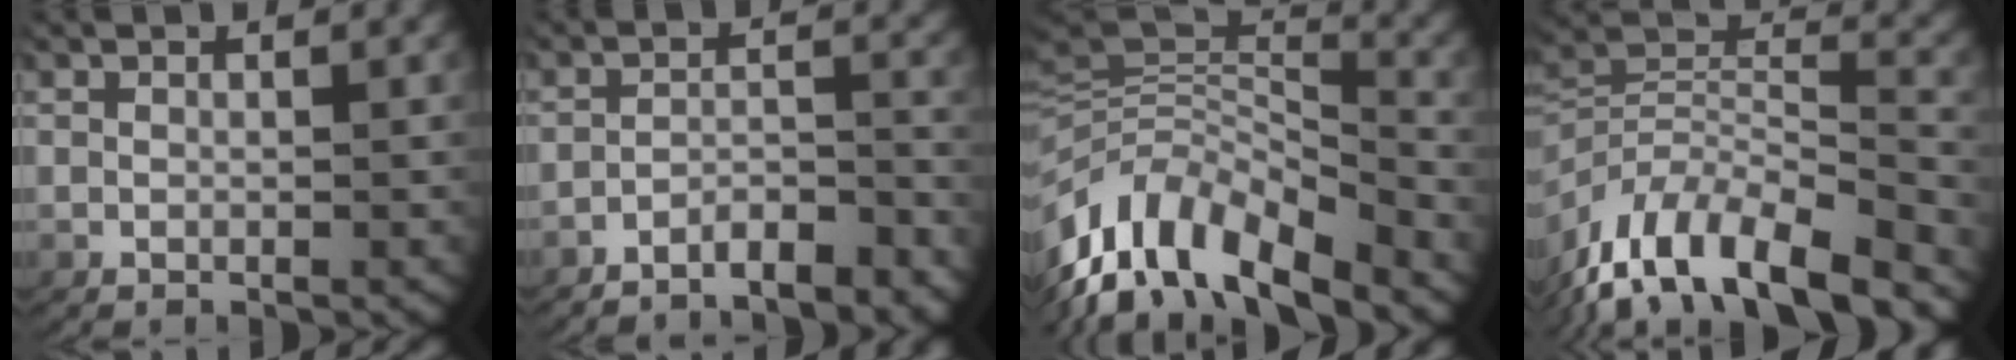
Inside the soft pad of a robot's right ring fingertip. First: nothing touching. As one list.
[{"total": 5.5, "force": [-5.2, 1.2, 1.2], "torque": [-0.017, -0.013, -0.085]}, {"total": 13.6, "force": [-5.9, 9.3, 8.1], "torque": [-0.179, -0.047, -0.083]}, {"total": 10.6, "force": [-5.5, 6.4, 6.4], "torque": [-0.129, -0.037, -0.075]}]